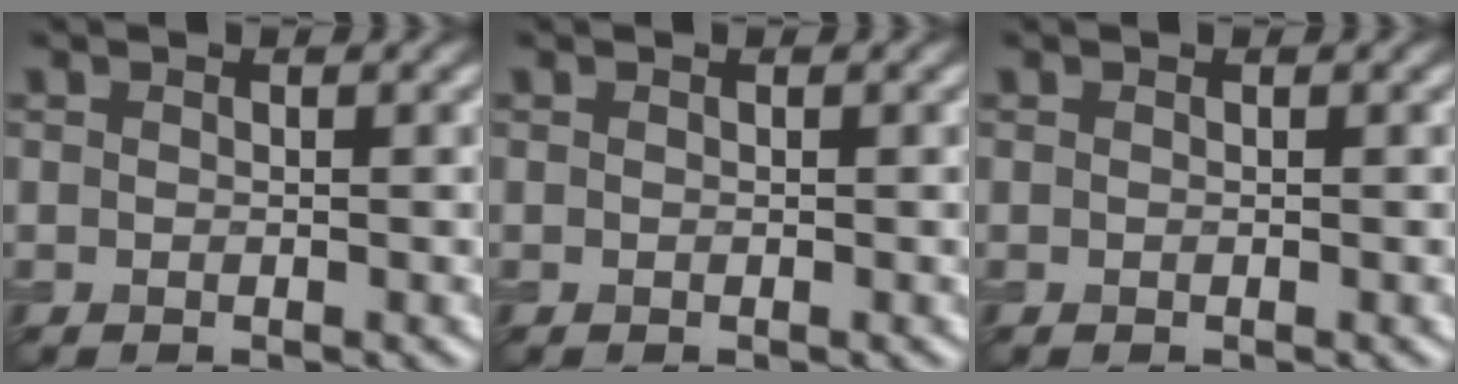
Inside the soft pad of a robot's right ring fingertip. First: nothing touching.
{"total": 0.0}
{"total": 0.0}